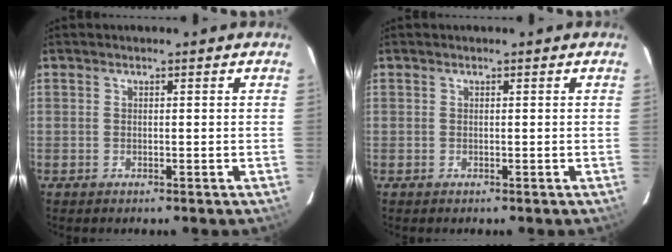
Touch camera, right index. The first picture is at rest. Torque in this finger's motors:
{"motor_torque": [0.00, 0.00, 0.00, 0.00]}